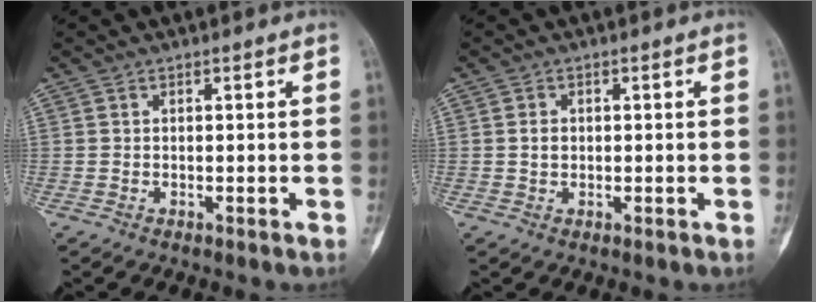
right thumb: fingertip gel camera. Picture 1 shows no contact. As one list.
[{"total": 1.6, "force": [0.1, 1.3, 1.0], "torque": [-0.013, 0.003, 0.002]}]